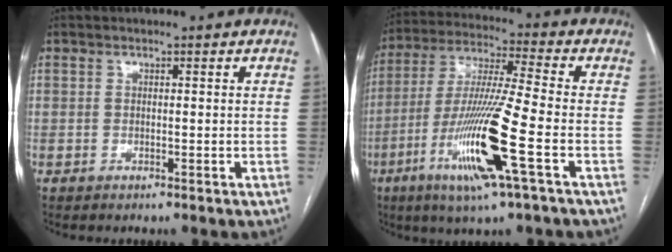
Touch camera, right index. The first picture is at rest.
{"total": 15.6, "force": [-5.7, -0.5, 14.5], "torque": [-0.297, -0.020, -0.110]}